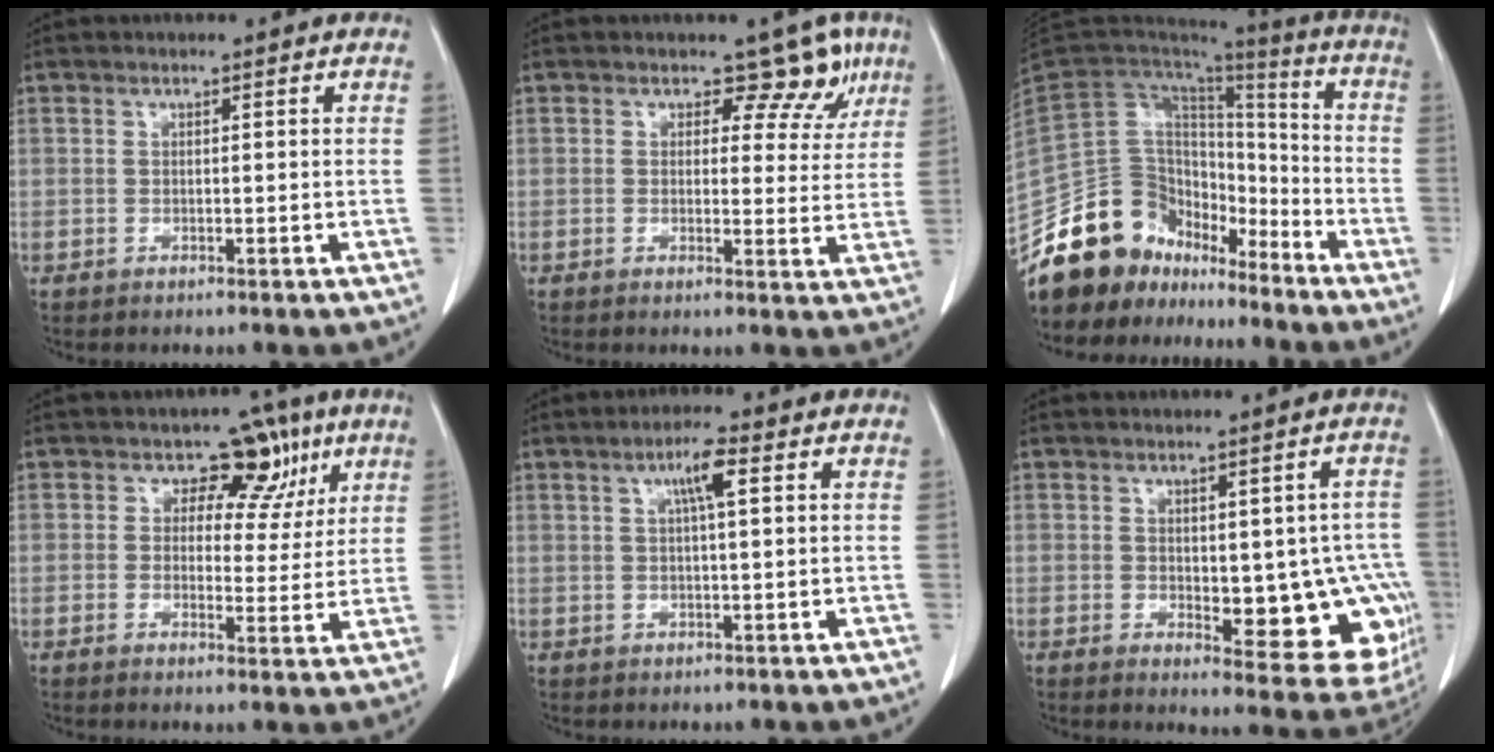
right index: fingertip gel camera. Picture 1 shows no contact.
{"total": 6.0, "force": [3.9, 4.1, 2.2], "torque": [-0.002, -0.004, 0.029]}
{"total": 18.3, "force": [-14.7, 9.8, 4.8], "torque": [-0.097, 0.075, -0.248]}
{"total": 7.0, "force": [3.5, 5.1, 3.2], "torque": [-0.011, 0.009, 0.040]}
{"total": 4.2, "force": [1.6, 0.3, 3.9], "torque": [-0.071, 0.005, 0.027]}
{"total": 13.9, "force": [-1.7, 6.1, 12.3], "torque": [-0.107, 0.003, -0.004]}